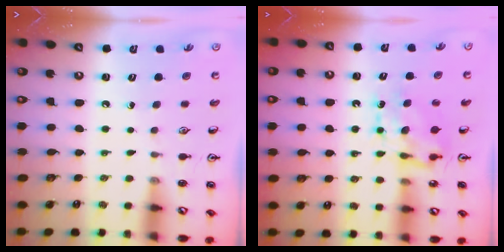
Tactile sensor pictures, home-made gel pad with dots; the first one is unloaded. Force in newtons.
{"total": 6.8, "press": 6.8, "slide": 0.5}